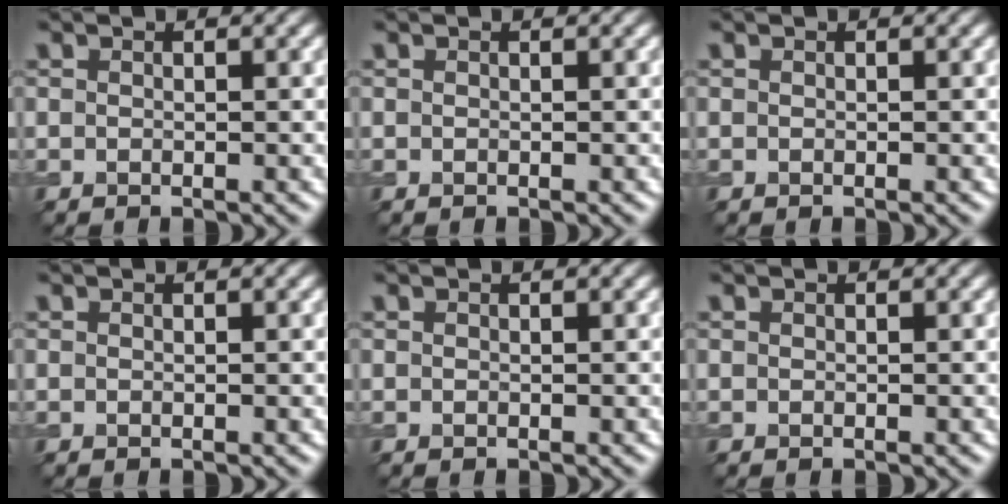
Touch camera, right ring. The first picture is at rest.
{"total": 0.0}
{"total": 0.0}
{"total": 0.0}
{"total": 0.0}
{"total": 0.0}